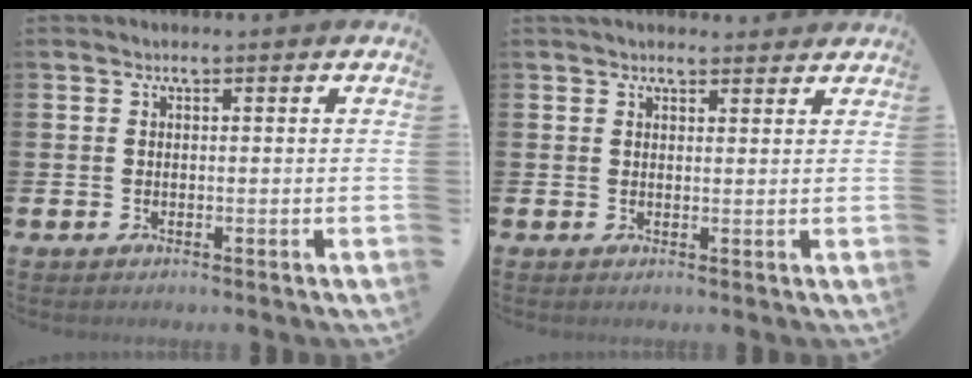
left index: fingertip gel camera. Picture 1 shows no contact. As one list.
[{"total": 2.2, "force": [2.1, 0.6, 0.2], "torque": [0.000, -0.006, 0.037]}]